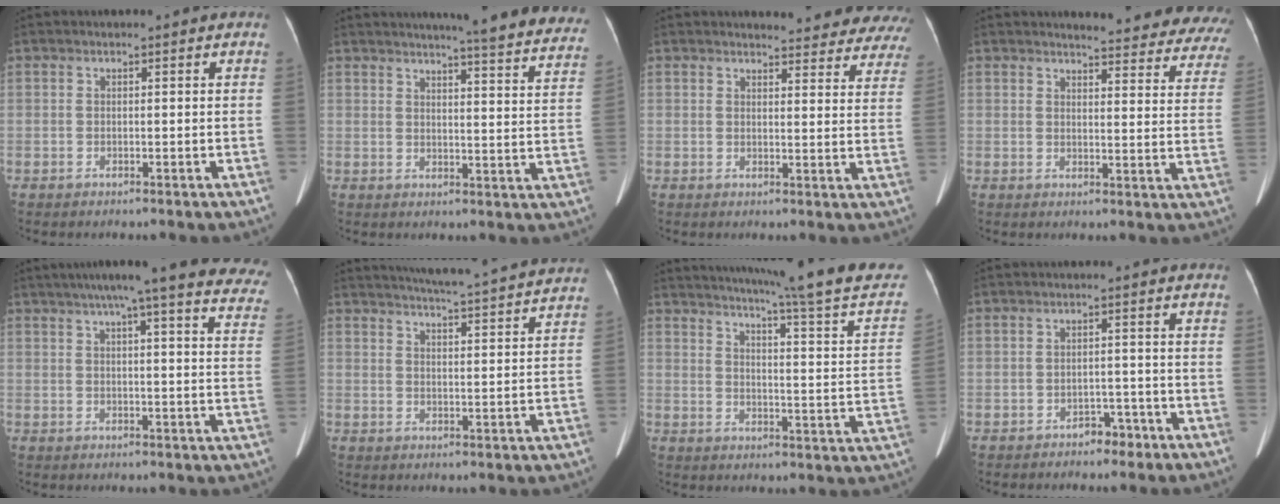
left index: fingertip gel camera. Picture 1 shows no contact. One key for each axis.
{"total": 23.3, "fx": 21.4, "fy": 1.3, "fz": 9.0, "tx": -0.110, "ty": -0.072, "tz": 0.234}
{"total": 17.4, "fx": 16.6, "fy": 3.7, "fz": 3.5, "tx": -0.009, "ty": -0.061, "tz": 0.161}
{"total": 21.0, "fx": 20.0, "fy": 3.5, "fz": 5.1, "tx": -0.038, "ty": -0.088, "tz": 0.203}
{"total": 27.7, "fx": 23.7, "fy": 2.5, "fz": 14.1, "tx": -0.160, "ty": -0.031, "tz": 0.270}
{"total": 18.1, "fx": 16.8, "fy": -0.4, "fz": 6.6, "tx": -0.110, "ty": -0.012, "tz": 0.214}
{"total": 24.0, "fx": 20.3, "fy": -0.7, "fz": 12.6, "tx": -0.180, "ty": -0.053, "tz": 0.248}
{"total": 2.8, "fx": -2.1, "fy": 1.5, "fz": 1.1, "tx": -0.014, "ty": 0.006, "tz": -0.028}